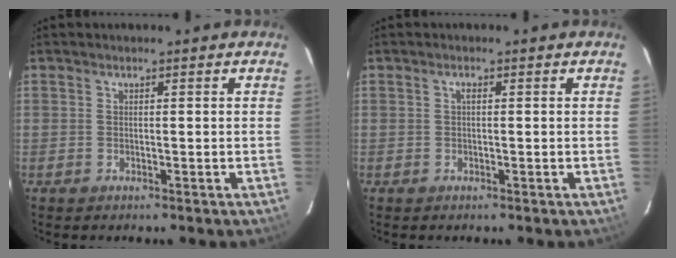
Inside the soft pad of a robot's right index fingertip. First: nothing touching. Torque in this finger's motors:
{"motor_torque": [0.06, 0.01, 0.09, 0.02]}